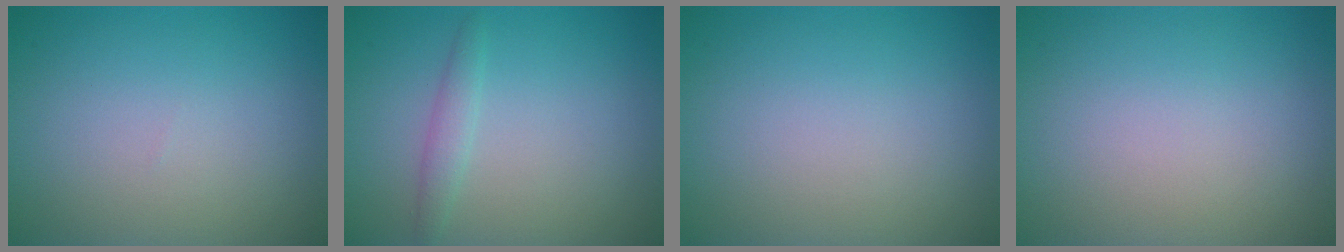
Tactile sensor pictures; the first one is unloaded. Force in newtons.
{"total": 1.3, "press": 1.3, "slide": 0.0}
{"total": 0.0}
{"total": 0.0}